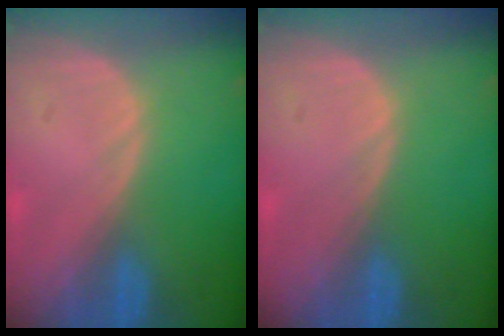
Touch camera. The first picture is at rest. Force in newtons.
{"total": 0.0}